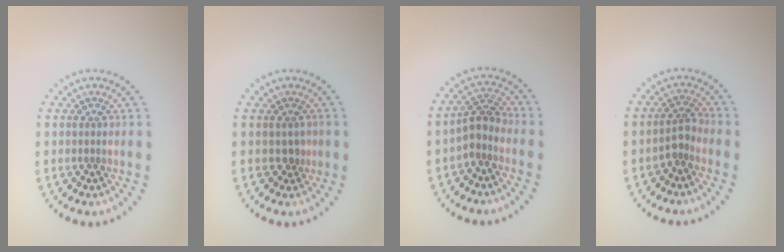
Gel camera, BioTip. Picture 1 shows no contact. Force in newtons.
{"total": 1.0, "press": 0.8, "slide": 0.6}
{"total": 2.5, "press": 2.0, "slide": 1.5}
{"total": 1.8, "press": 1.3, "slide": 1.2}